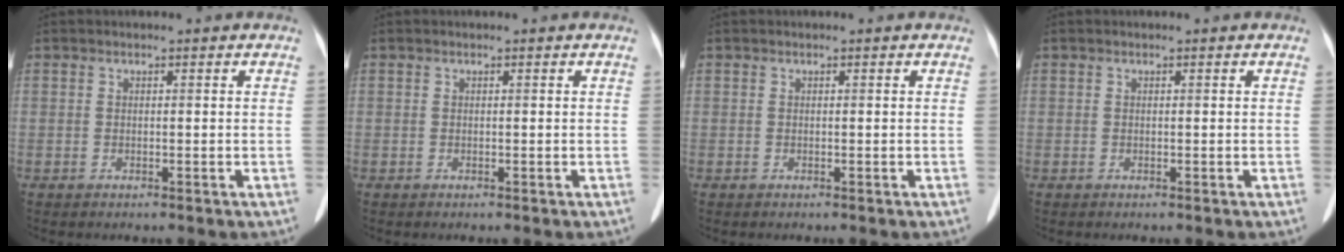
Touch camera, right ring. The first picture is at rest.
{"total": 0.0}
{"total": 0.0}
{"total": 0.0}